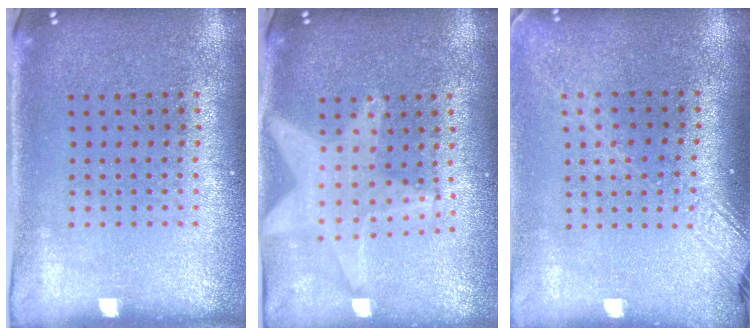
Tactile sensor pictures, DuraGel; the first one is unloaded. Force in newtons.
{"total": 2.0, "press": 1.7, "slide": 1.1}
{"total": 2.0, "press": 1.5, "slide": 1.3}